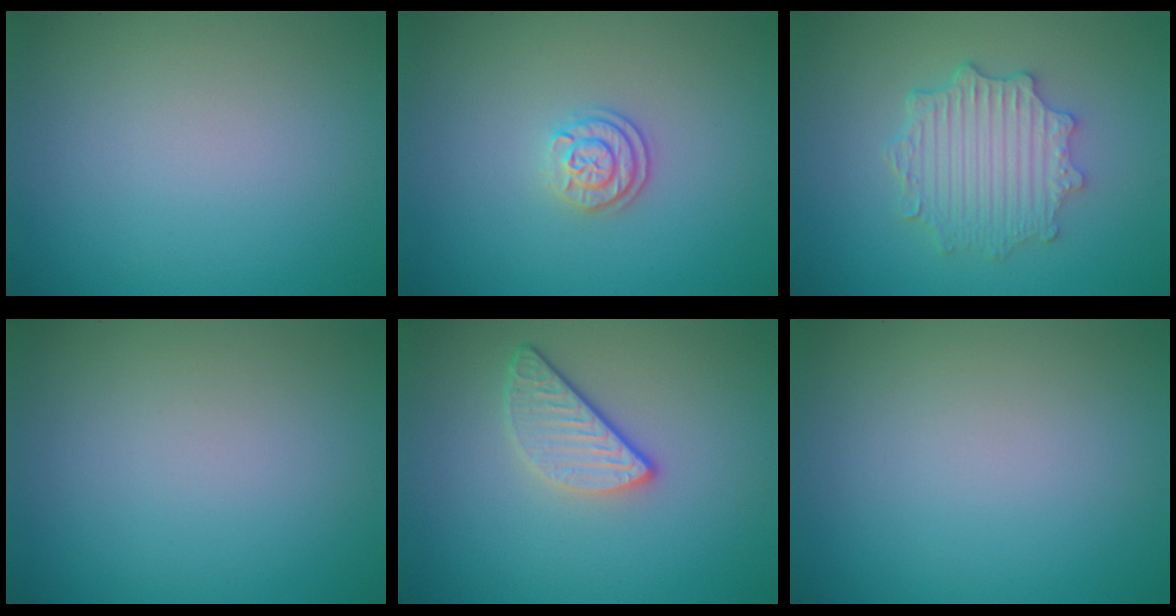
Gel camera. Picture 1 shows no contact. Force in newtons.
{"total": 2.3, "press": 1.9, "slide": 1.2}
{"total": 4.6, "press": 3.8, "slide": 2.6}
{"total": 0.0}
{"total": 2.9, "press": 2.3, "slide": 1.7}
{"total": 0.0}